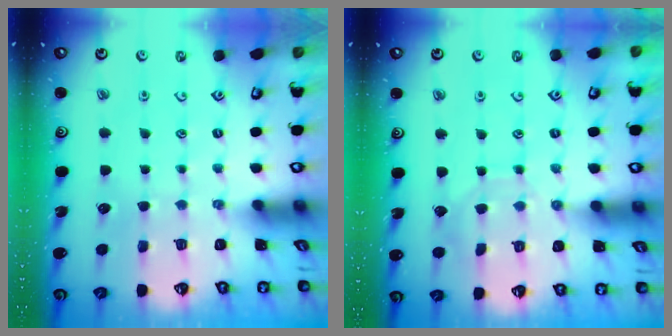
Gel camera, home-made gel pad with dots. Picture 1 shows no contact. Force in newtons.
{"total": 6.0, "press": 5.9, "slide": 0.6}